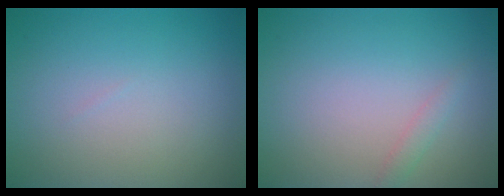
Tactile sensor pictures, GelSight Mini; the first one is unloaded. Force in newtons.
{"total": 0.9, "press": 0.9, "slide": 0.0}